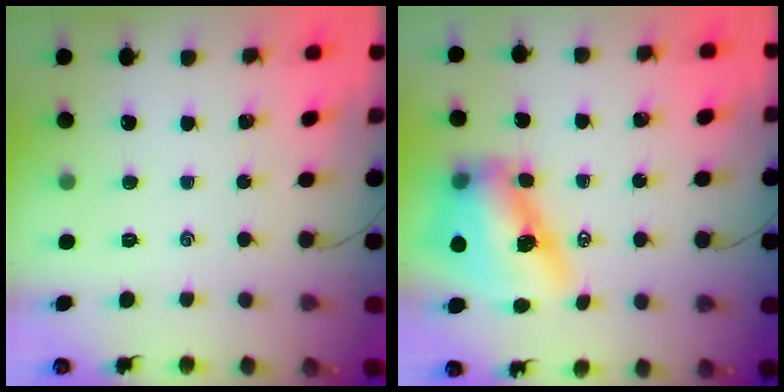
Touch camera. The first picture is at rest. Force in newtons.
{"total": 12.8, "press": 12.4, "slide": 3.5}